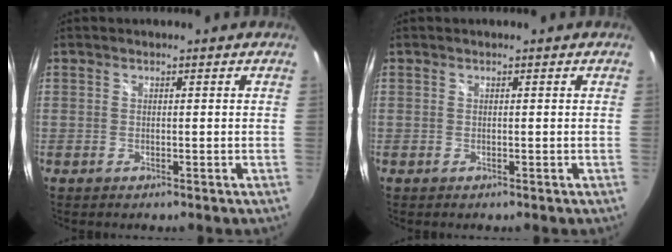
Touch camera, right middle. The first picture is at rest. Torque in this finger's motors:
{"motor_torque": [0.00, 0.00, 0.00, 0.01]}